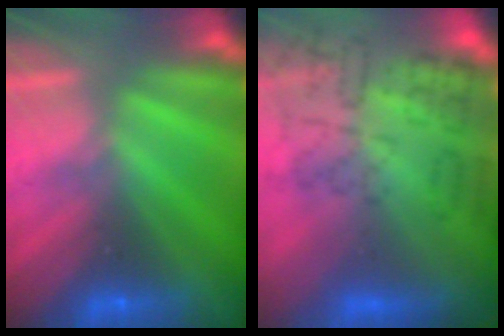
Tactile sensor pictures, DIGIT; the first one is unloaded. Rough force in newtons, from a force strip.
{"total": 9.3}